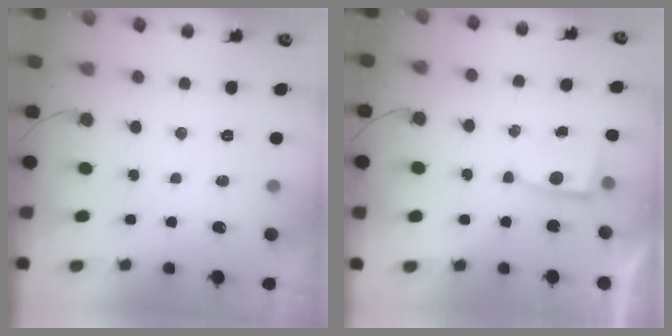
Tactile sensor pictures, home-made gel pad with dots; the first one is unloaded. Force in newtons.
{"total": 2.2, "press": 2.2, "slide": 0.3}